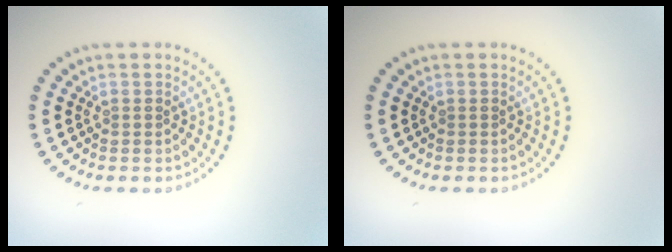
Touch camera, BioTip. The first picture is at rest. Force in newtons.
{"total": 0.0}